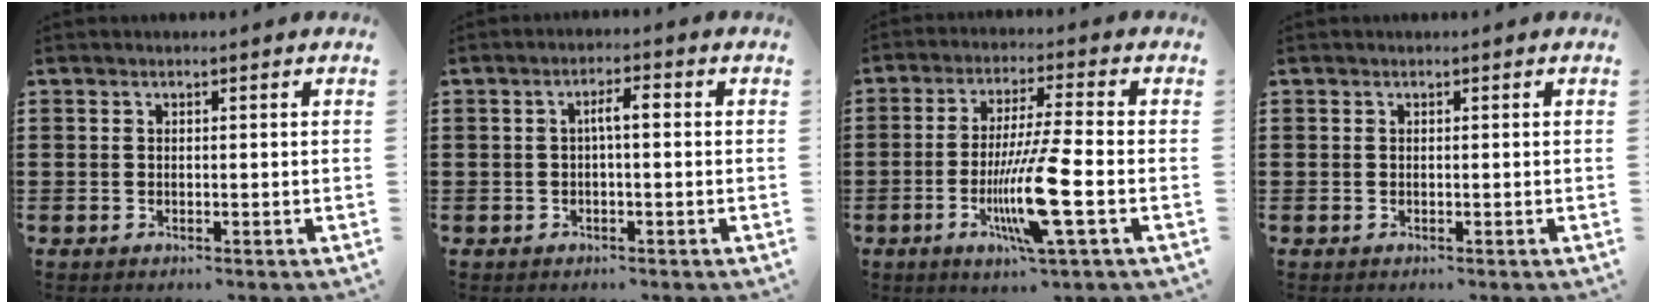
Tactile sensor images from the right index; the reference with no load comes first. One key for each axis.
{"total": 2.6, "fx": -0.1, "fy": 0.5, "fz": 2.6, "tx": -0.049, "ty": 0.005, "tz": -0.004}
{"total": 11.0, "fx": -3.3, "fy": 0.5, "fz": 10.5, "tx": -0.207, "ty": -0.019, "tz": -0.067}
{"total": 0.0}